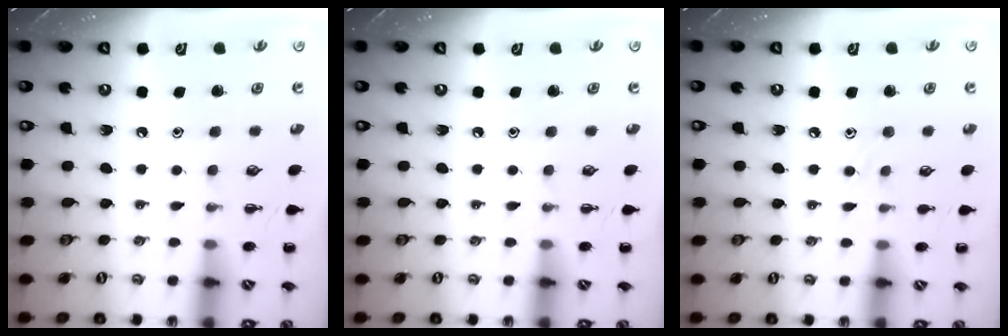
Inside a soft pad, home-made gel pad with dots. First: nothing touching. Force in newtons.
{"total": 0.0}
{"total": 7.1, "press": 6.6, "slide": 2.5}